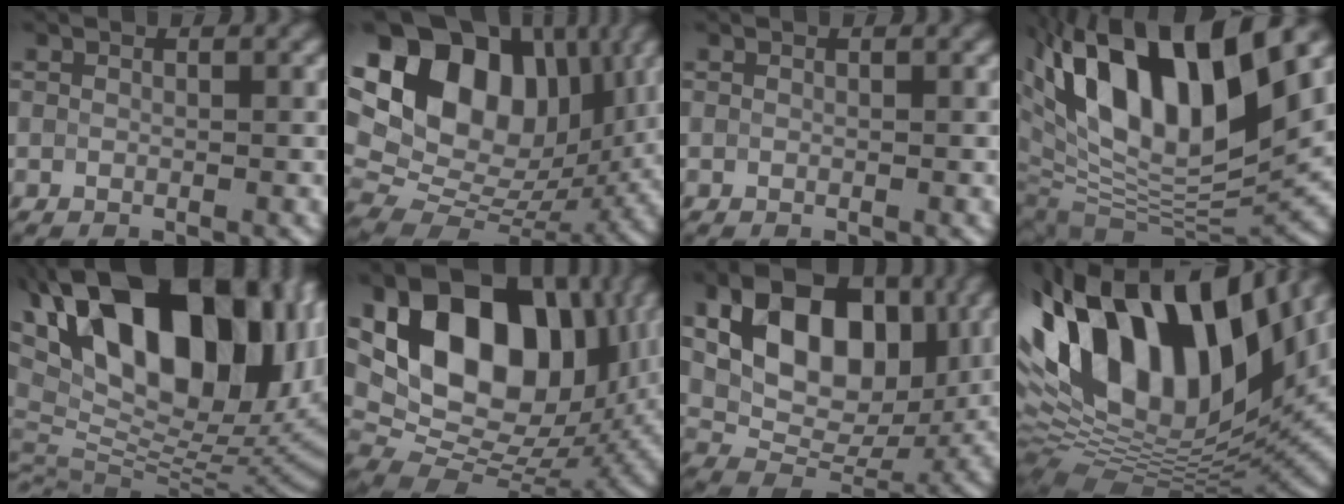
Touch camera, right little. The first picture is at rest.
{"total": 18.8, "force": [7.1, 12.7, 11.9], "torque": [-0.233, 0.062, 0.132]}
{"total": 0.0}
{"total": 16.3, "force": [7.2, 6.3, 13.2], "torque": [-0.236, 0.030, 0.123]}
{"total": 20.8, "force": [9.4, 10.8, 15.1], "torque": [-0.249, 0.063, 0.167]}
{"total": 18.0, "force": [6.1, 11.3, 12.6], "torque": [-0.210, 0.035, 0.107]}
{"total": 11.9, "force": [3.7, 7.6, 8.3], "torque": [-0.139, 0.003, 0.066]}
{"total": 18.3, "force": [6.3, 9.3, 14.4], "torque": [-0.274, 0.030, 0.103]}